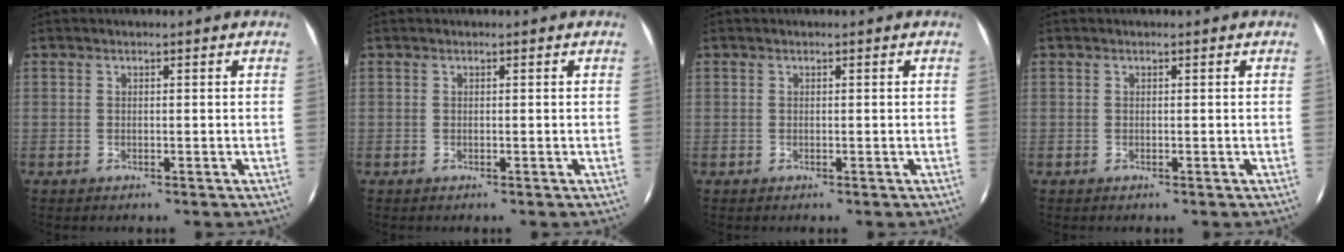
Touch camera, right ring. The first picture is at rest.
{"total": 0.0}
{"total": 0.0}
{"total": 0.0}